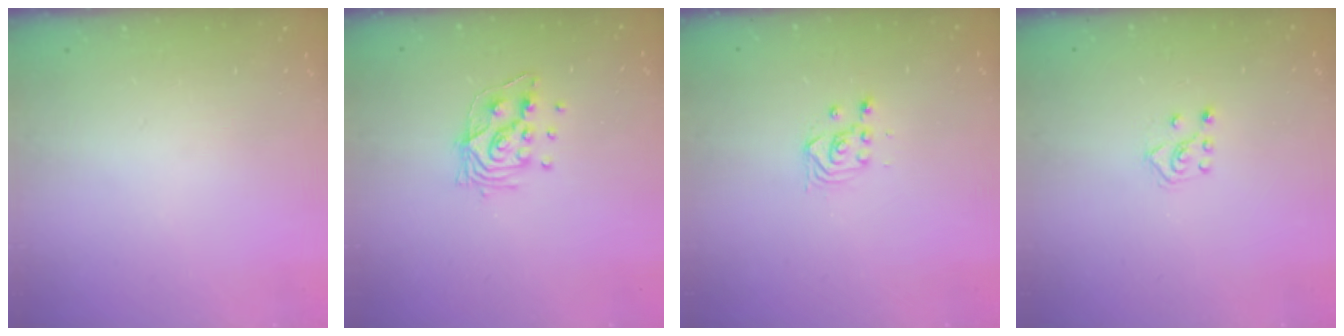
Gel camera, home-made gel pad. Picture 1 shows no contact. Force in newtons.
{"total": 10.3, "press": 10.3, "slide": 0.7}
{"total": 3.3, "press": 3.2, "slide": 0.4}
{"total": 4.9, "press": 4.8, "slide": 0.8}